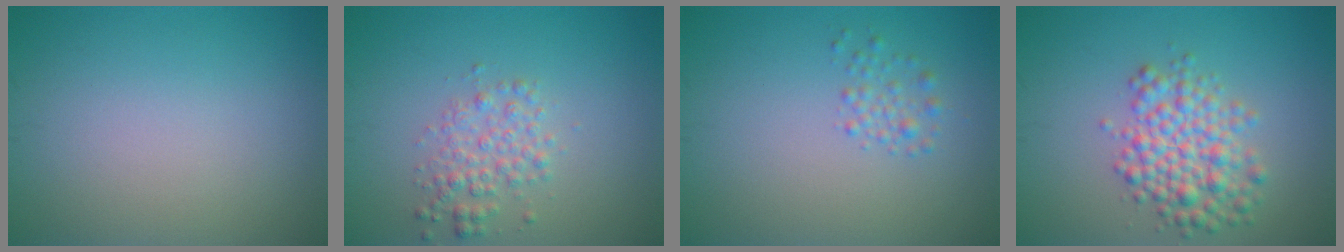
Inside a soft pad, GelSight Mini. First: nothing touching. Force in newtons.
{"total": 2.5, "press": 2.5, "slide": 0.0}
{"total": 1.4, "press": 1.3, "slide": 0.1}
{"total": 4.9, "press": 4.9, "slide": 0.1}